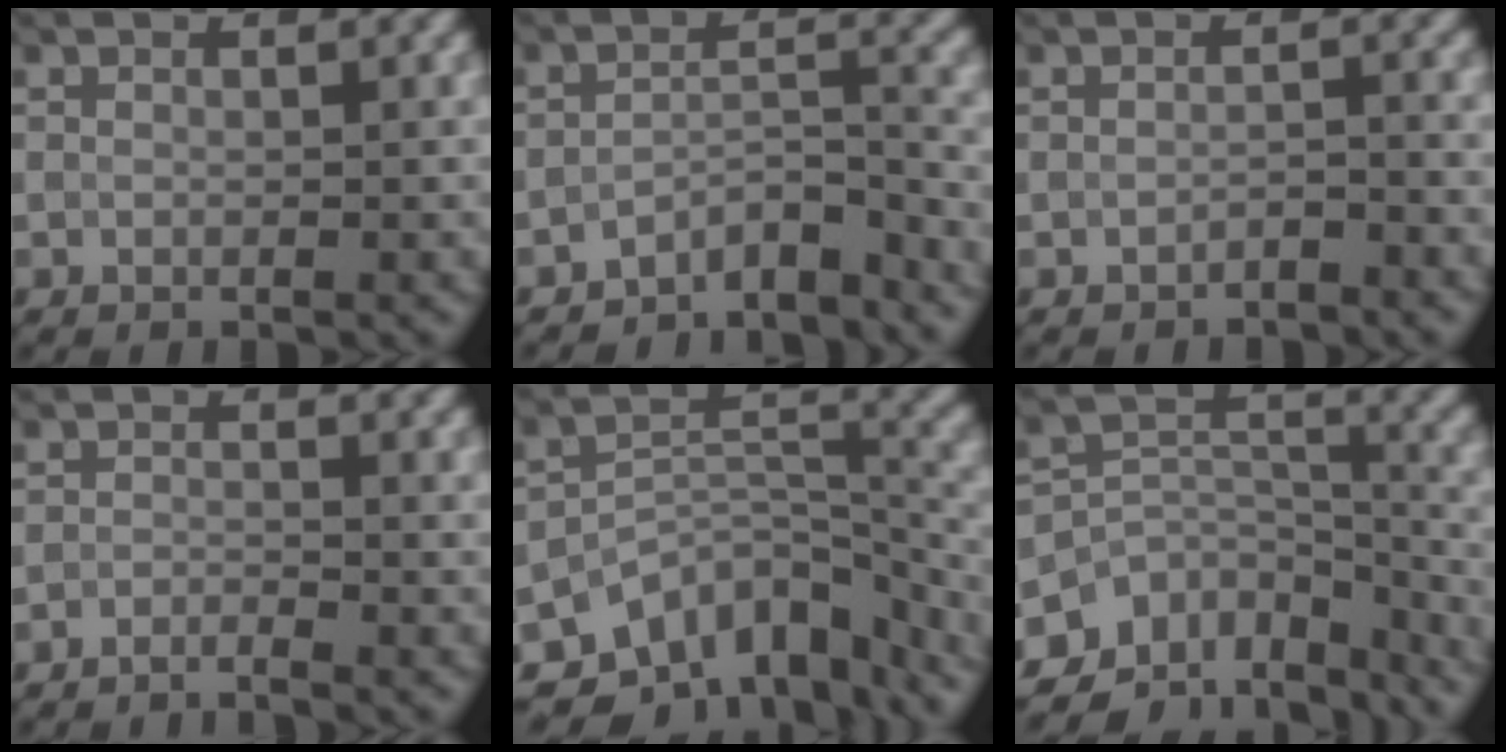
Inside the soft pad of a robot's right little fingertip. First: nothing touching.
{"total": 5.6, "force": [-4.9, 1.7, 2.1], "torque": [-0.022, 0.000, -0.080]}
{"total": 1.2, "force": [-1.1, 0.2, 0.5], "torque": [-0.009, 0.004, -0.019]}
{"total": 1.4, "force": [-1.3, 0.1, 0.4], "torque": [-0.005, -0.005, -0.029]}
{"total": 11.8, "force": [-8.5, 6.0, 5.6], "torque": [-0.096, -0.008, -0.123]}
{"total": 10.7, "force": [-8.2, 6.3, 2.7], "torque": [-0.042, 0.016, -0.104]}